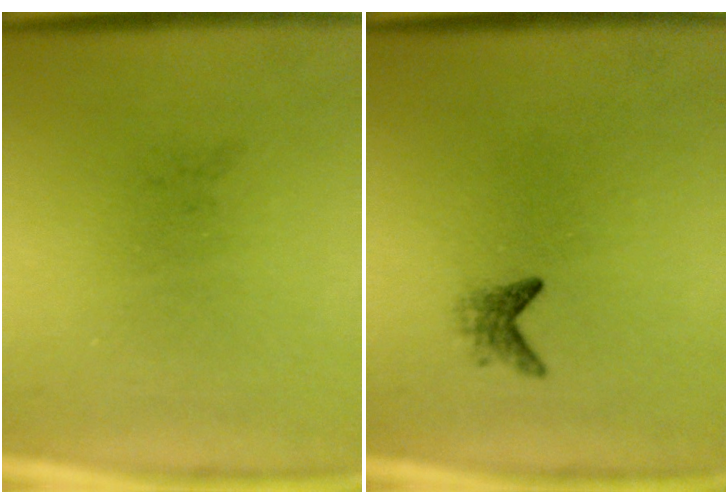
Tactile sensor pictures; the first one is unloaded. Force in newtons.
{"total": 1.5}